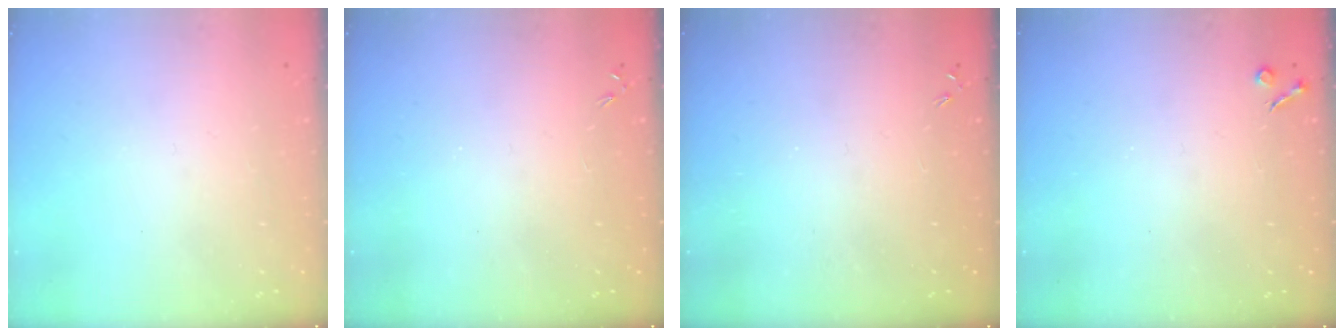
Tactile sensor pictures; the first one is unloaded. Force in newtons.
{"total": 0.0}
{"total": 0.0}
{"total": 2.7, "press": 2.6, "slide": 0.5}